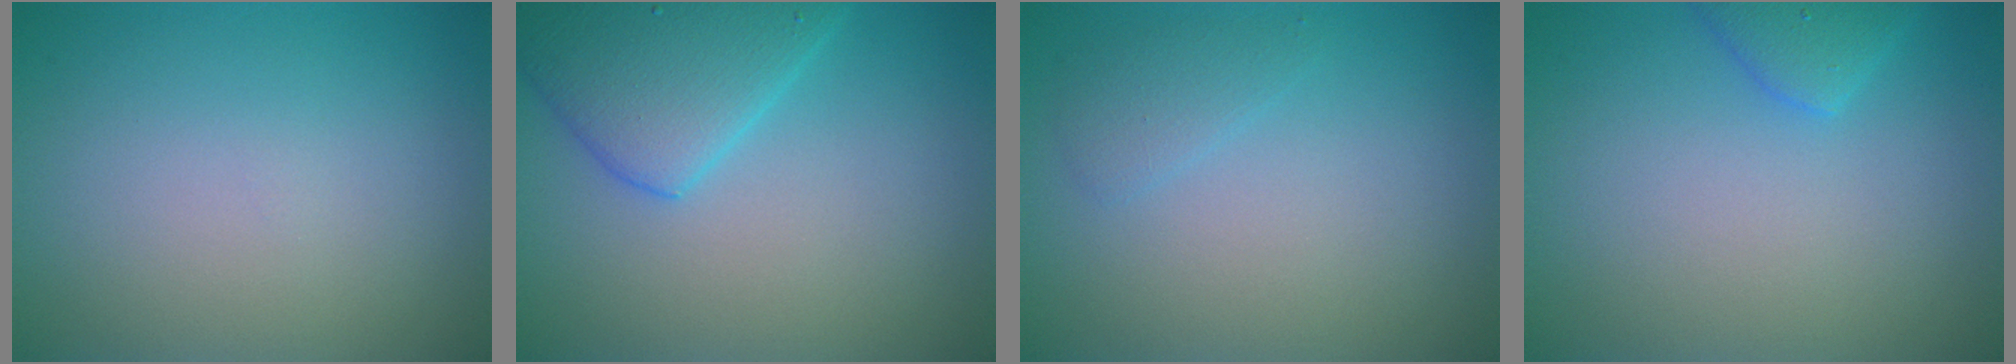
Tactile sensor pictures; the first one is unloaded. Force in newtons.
{"total": 5.2, "press": 5.2, "slide": 0.2}
{"total": 1.3, "press": 1.3, "slide": 0.0}
{"total": 2.1, "press": 2.1, "slide": 0.1}